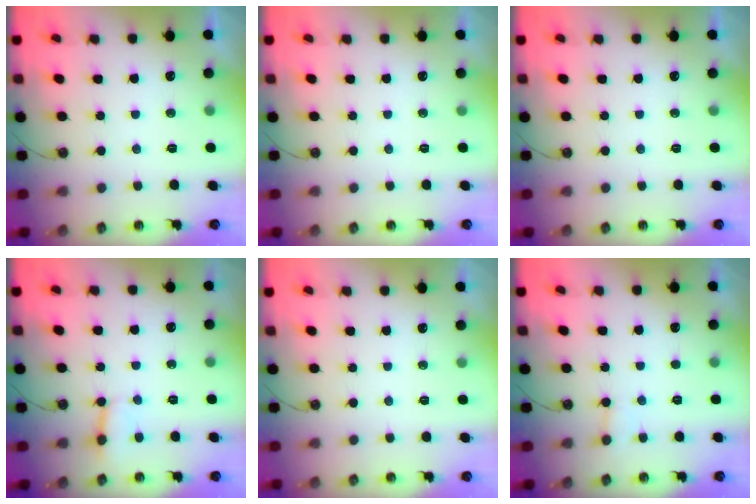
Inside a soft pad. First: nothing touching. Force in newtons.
{"total": 0.0}
{"total": 0.0}
{"total": 2.8, "press": 2.8, "slide": 0.2}
{"total": 0.0}
{"total": 4.7, "press": 4.6, "slide": 0.6}